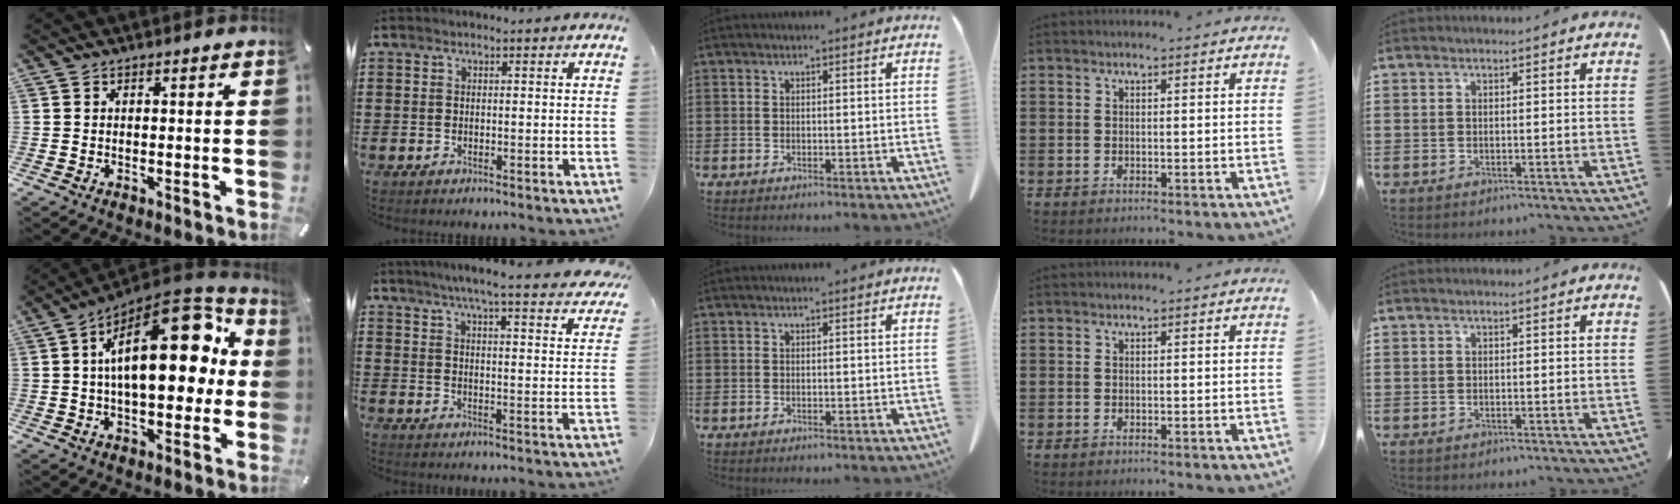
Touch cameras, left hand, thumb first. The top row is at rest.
{"thumb": {"total": 23.3, "force": [5.1, 12.1, 19.3], "torque": [-0.281, -0.029, 0.083]}, "index": {"total": 5.4, "force": [4.7, -0.5, 2.6], "torque": [-0.070, -0.030, 0.076]}}